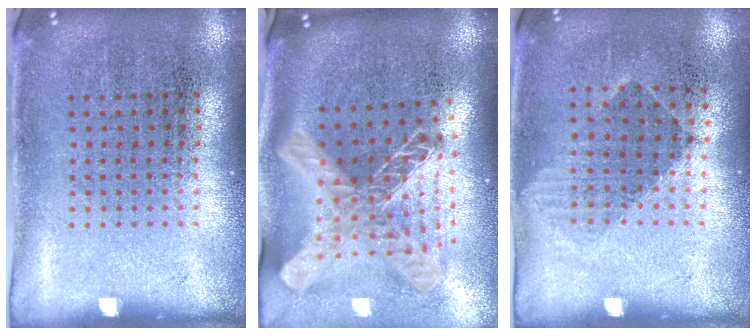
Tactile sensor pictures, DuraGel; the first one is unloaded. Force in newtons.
{"total": 2.8, "press": 2.0, "slide": 2.0}
{"total": 1.0, "press": 0.7, "slide": 0.6}